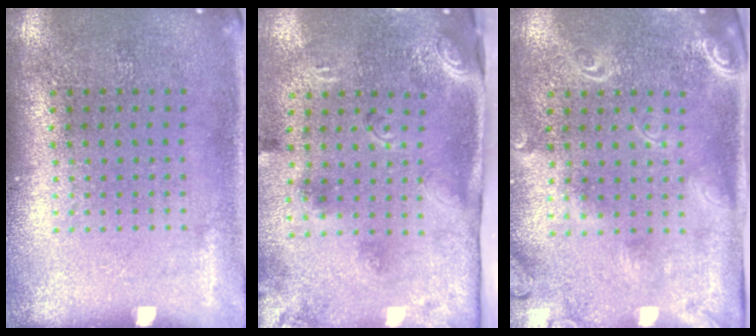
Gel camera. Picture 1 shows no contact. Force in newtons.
{"total": 3.0, "press": 1.9, "slide": 2.3}
{"total": 2.4, "press": 1.9, "slide": 1.4}